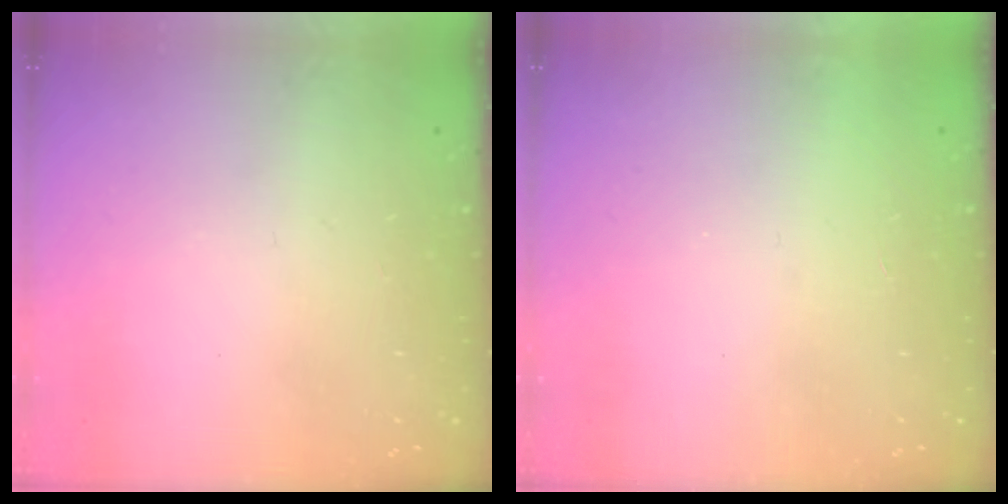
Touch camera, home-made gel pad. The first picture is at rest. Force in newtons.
{"total": 1.6, "press": 1.6, "slide": 0.1}